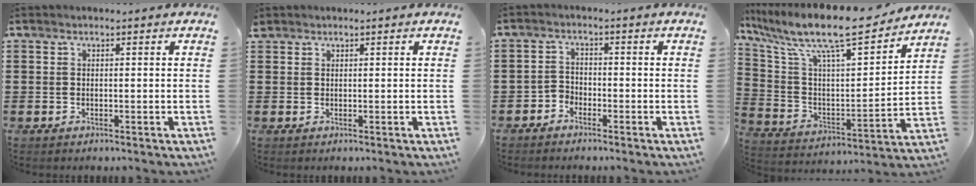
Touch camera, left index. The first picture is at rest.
{"total": 0.9, "force": [0.8, 0.4, 0.1], "torque": [-0.004, 0.003, 0.016]}
{"total": 2.3, "force": [-2.1, 0.9, 0.0], "torque": [-0.009, 0.003, -0.046]}
{"total": 12.1, "force": [9.8, 1.6, 6.9], "torque": [-0.167, -0.070, 0.162]}